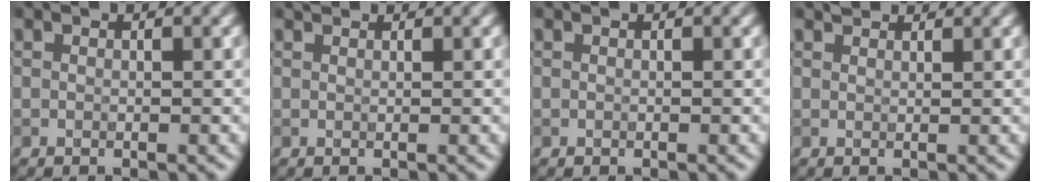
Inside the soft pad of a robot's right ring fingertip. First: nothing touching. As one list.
[{"total": 0.6, "force": [0.6, 0.1, 0.1], "torque": [-0.004, 0.002, 0.010]}, {"total": 0.0}, {"total": 1.3, "force": [1.2, 0.3, 0.3], "torque": [-0.010, -0.002, 0.013]}]